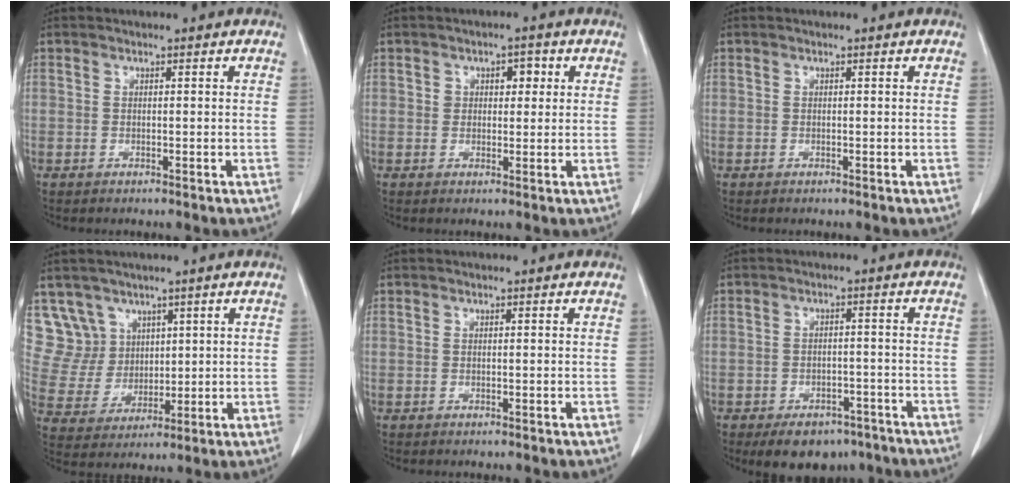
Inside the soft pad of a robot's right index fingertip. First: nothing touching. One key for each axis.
{"total": 3.2, "fx": 1.0, "fy": 2.1, "fz": 2.2, "tx": -0.028, "ty": 0.011, "tz": 0.015}
{"total": 0.0}
{"total": 8.0, "fx": 4.9, "fy": 6.3, "fz": 0.1, "tx": -0.006, "ty": 0.023, "tz": 0.112}
{"total": 0.0}
{"total": 8.3, "fx": -6.1, "fy": 4.5, "fz": 3.3, "tx": -0.038, "ty": 0.007, "tz": -0.083}